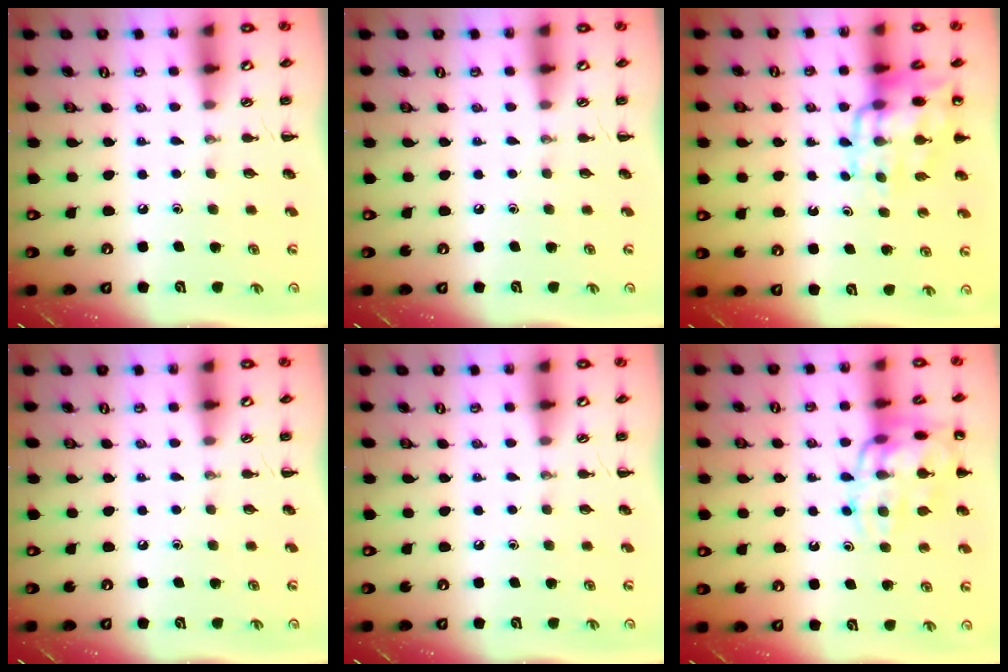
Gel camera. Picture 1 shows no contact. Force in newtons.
{"total": 0.0}
{"total": 13.0, "press": 12.6, "slide": 2.9}
{"total": 0.0}
{"total": 0.0}
{"total": 16.0, "press": 15.9, "slide": 1.8}